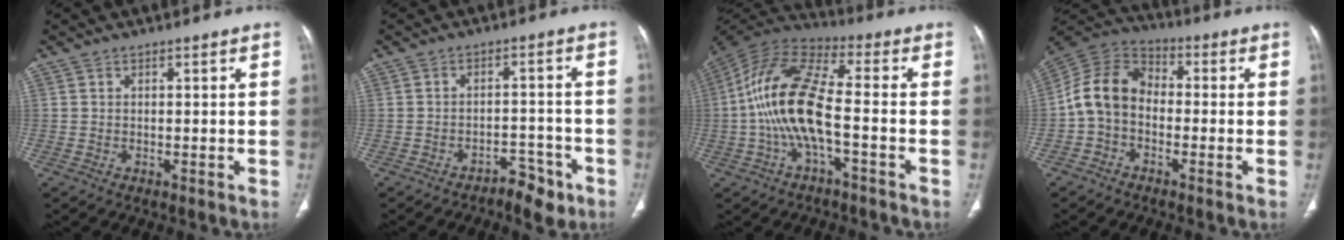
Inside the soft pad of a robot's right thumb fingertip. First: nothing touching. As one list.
[{"total": 5.3, "force": [-3.7, 2.6, 2.8], "torque": [-0.024, 0.033, -0.051]}, {"total": 15.1, "force": [-2.7, 5.2, 13.9], "torque": [-0.296, 0.040, -0.056]}, {"total": 10.2, "force": [-1.6, 7.6, 6.6], "torque": [-0.118, 0.035, -0.047]}]